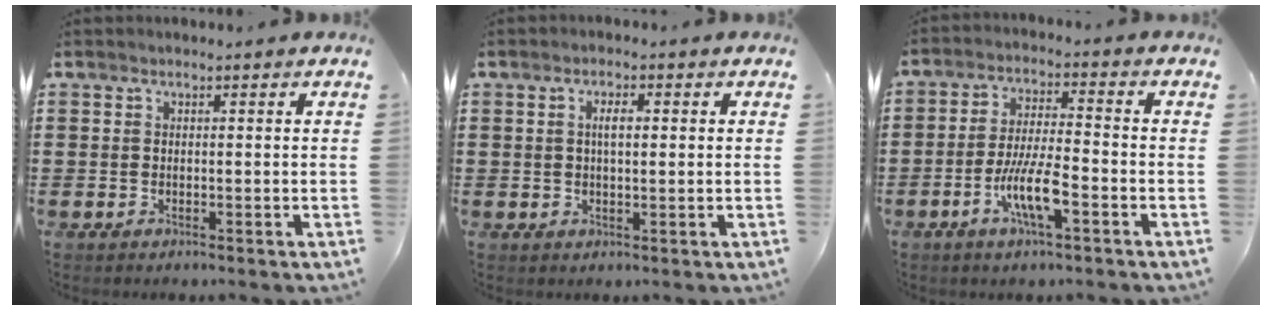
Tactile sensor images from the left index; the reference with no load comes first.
{"total": 2.7, "force": [0.4, 0.8, 2.5], "torque": [-0.050, 0.003, 0.005]}
{"total": 7.8, "force": [-3.4, 1.7, 6.8], "torque": [-0.142, -0.007, -0.068]}